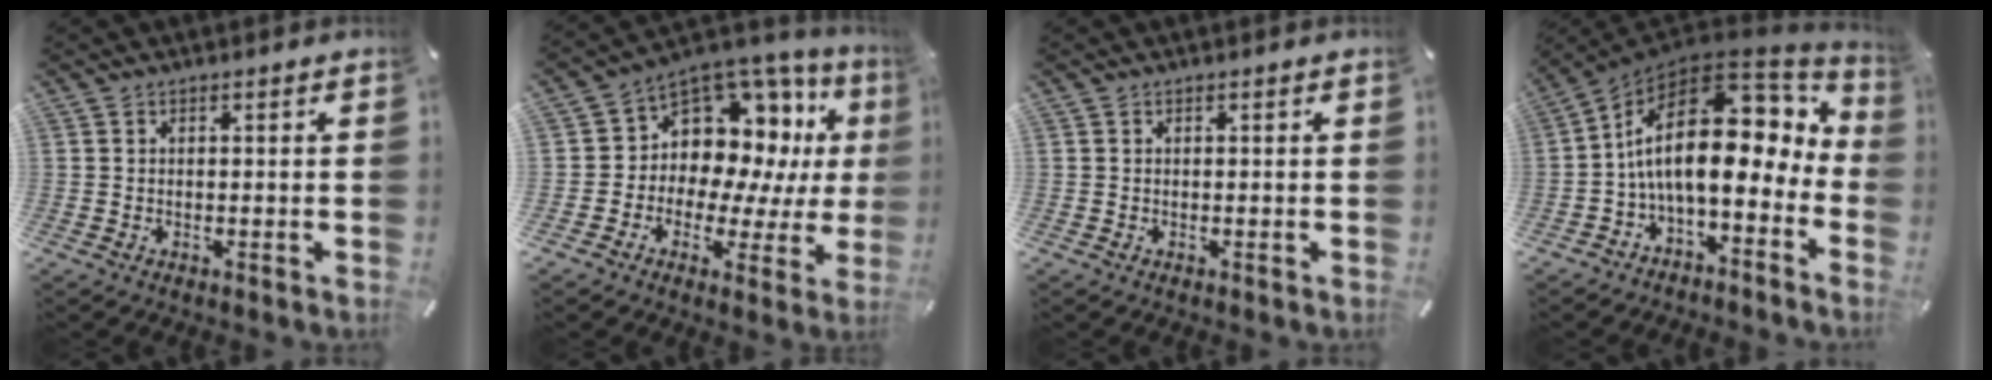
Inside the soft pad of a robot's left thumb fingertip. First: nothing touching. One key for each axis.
{"total": 10.4, "fx": 5.0, "fy": 8.2, "fz": 4.2, "tx": -0.068, "ty": -0.069, "tz": 0.095}
{"total": 0.0}
{"total": 19.9, "fx": 3.3, "fy": 9.8, "fz": 17.0, "tx": -0.308, "ty": -0.041, "tz": 0.054}